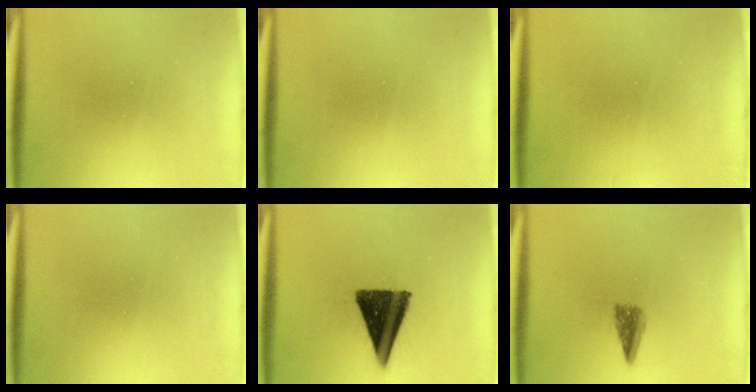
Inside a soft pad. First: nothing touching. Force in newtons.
{"total": 0.0}
{"total": 1.1}
{"total": 1.9}
{"total": 14.2}
{"total": 2.7}